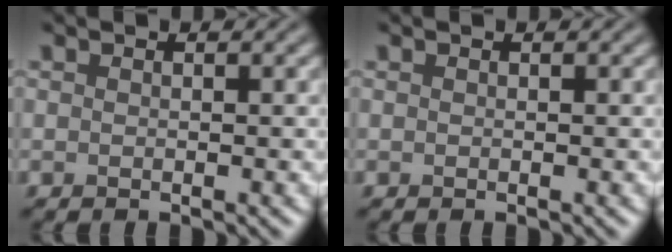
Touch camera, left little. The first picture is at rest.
{"total": 0.0}